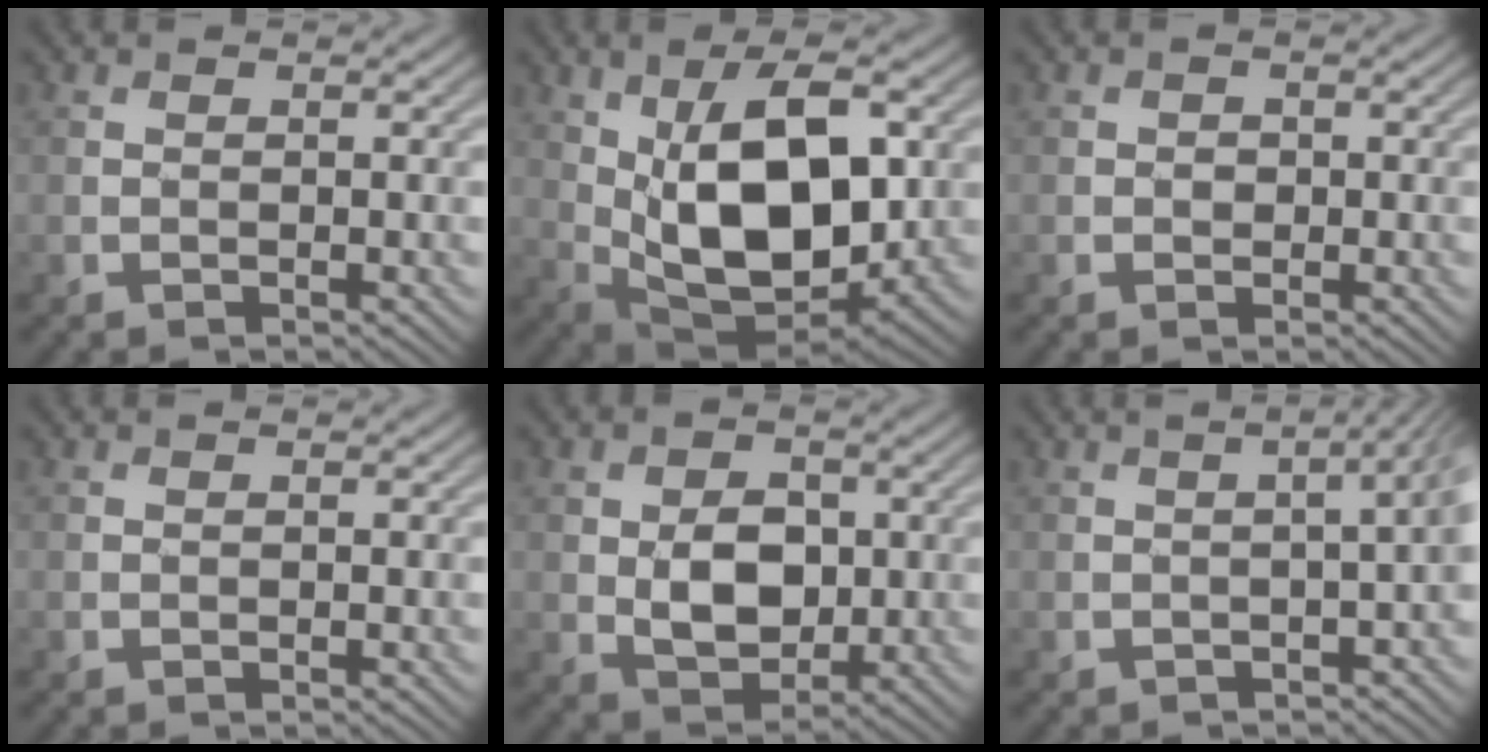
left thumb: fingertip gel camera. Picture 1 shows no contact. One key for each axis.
{"total": 15.0, "fx": 1.5, "fy": 7.9, "fz": 12.6, "tx": -0.215, "ty": -0.007, "tz": 0.033}
{"total": 0.9, "fx": 0.0, "fy": 0.8, "fz": 0.3, "tx": -0.003, "ty": -0.005, "tz": -0.002}
{"total": 0.0}
{"total": 6.1, "fx": 0.0, "fy": 4.3, "fz": 4.3, "tx": -0.080, "ty": -0.007, "tz": 0.001}
{"total": 4.9, "fx": -0.8, "fy": 1.6, "fz": 4.6, "tx": -0.047, "ty": 0.000, "tz": -0.011}